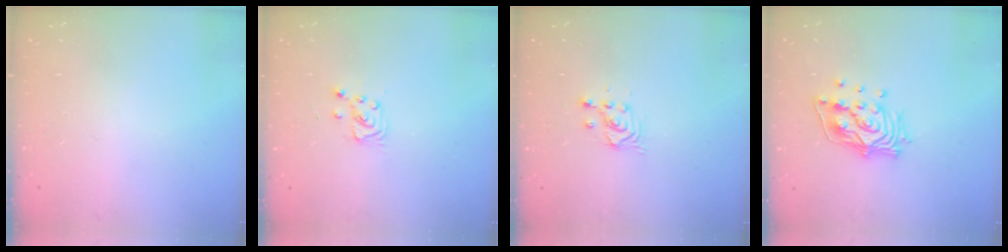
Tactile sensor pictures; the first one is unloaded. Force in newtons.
{"total": 4.4, "press": 4.4, "slide": 0.5}
{"total": 2.5, "press": 2.5, "slide": 0.2}
{"total": 12.9, "press": 12.8, "slide": 1.8}